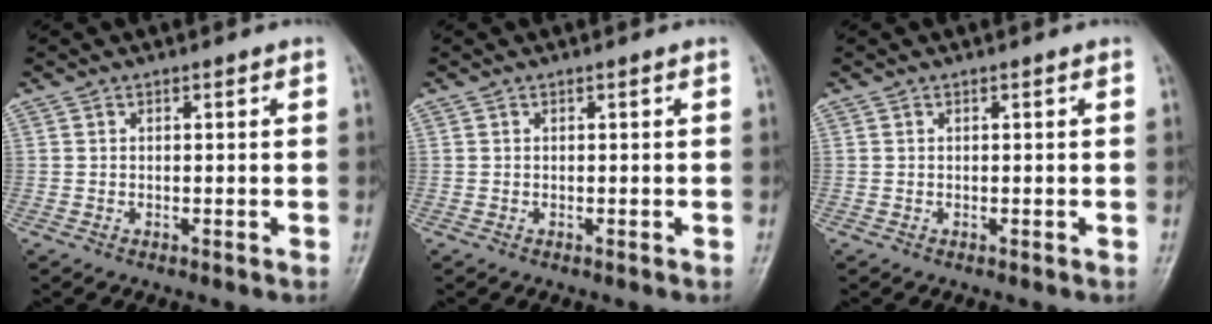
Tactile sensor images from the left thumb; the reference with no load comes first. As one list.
[{"total": 0.0}, {"total": 0.0}]